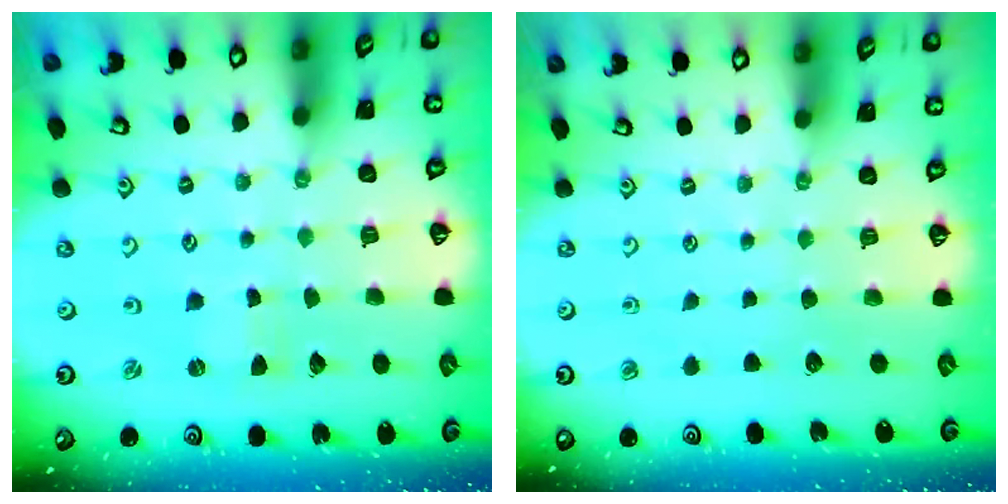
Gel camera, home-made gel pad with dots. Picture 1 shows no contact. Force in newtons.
{"total": 0.0}